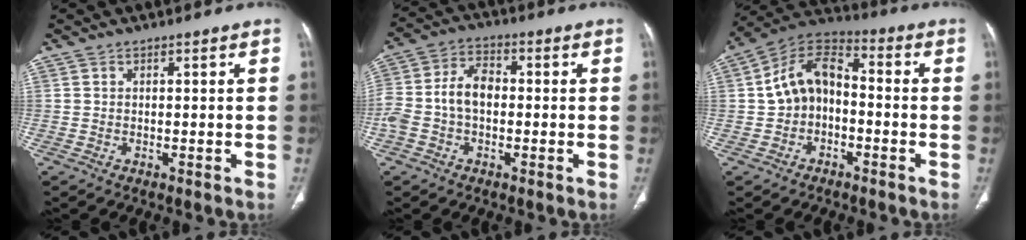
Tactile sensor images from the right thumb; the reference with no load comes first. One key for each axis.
{"total": 9.4, "fx": -1.0, "fy": 6.1, "fz": 7.1, "tx": -0.147, "ty": 0.033, "tz": -0.025}
{"total": 10.9, "fx": -1.1, "fy": 7.8, "fz": 7.6, "tx": -0.118, "ty": 0.044, "tz": -0.038}